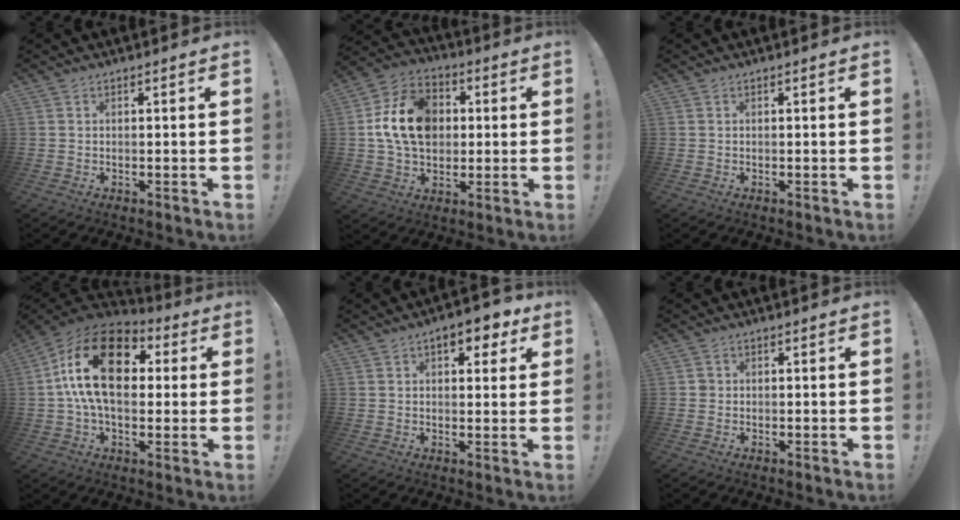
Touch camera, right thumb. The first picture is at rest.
{"total": 17.2, "force": [2.1, 13.2, 10.9], "torque": [-0.175, 0.007, 0.046]}
{"total": 0.0}
{"total": 21.4, "force": [4.1, 12.9, 16.5], "torque": [-0.293, 0.002, 0.067]}
{"total": 7.2, "force": [3.7, 3.7, 5.0], "torque": [-0.046, -0.013, 0.058]}
{"total": 1.5, "force": [0.1, 1.4, 0.5], "torque": [-0.001, 0.001, 0.002]}